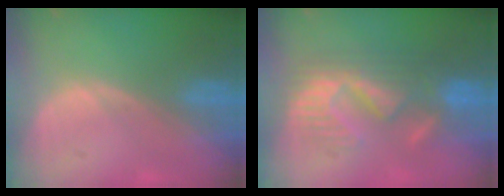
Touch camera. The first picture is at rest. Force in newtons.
{"total": 8.7, "press": 8.6, "slide": 1.5}